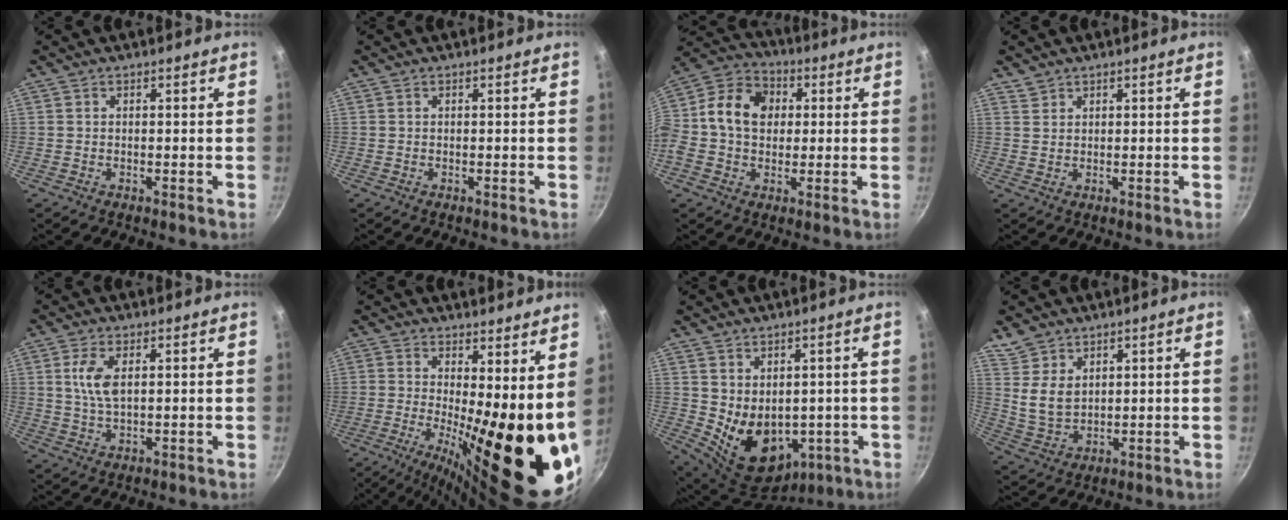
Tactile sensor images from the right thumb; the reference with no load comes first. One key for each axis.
{"total": 0.0}
{"total": 14.1, "fx": 1.4, "fy": 11.0, "fz": 8.8, "tx": -0.134, "ty": 0.028, "tz": 0.001}
{"total": 1.6, "fx": 1.3, "fy": 0.9, "fz": 0.1, "tx": 0.010, "ty": 0.002, "tz": 0.026}
{"total": 5.6, "fx": 1.4, "fy": 2.6, "fz": 4.8, "tx": -0.096, "ty": -0.003, "tz": 0.030}
{"total": 20.9, "fx": 0.4, "fy": 6.9, "fz": 19.7, "tx": -0.257, "ty": -0.048, "tz": 0.013}
{"total": 12.3, "fx": -0.1, "fy": 9.1, "fz": 8.4, "tx": -0.110, "ty": -0.025, "tz": 0.032}
{"total": 6.9, "fx": 4.0, "fy": 4.6, "fz": 3.3, "tx": -0.046, "ty": -0.024, "tz": 0.087}